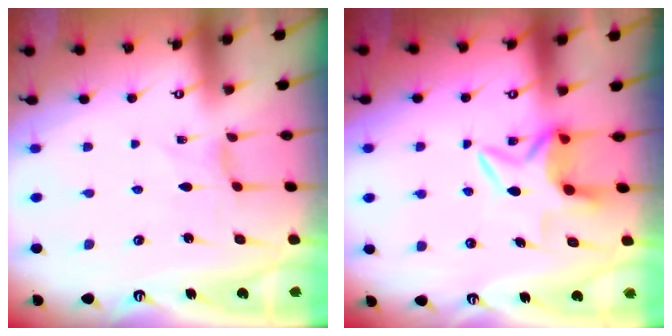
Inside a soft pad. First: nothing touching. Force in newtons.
{"total": 7.2, "press": 7.1, "slide": 1.0}